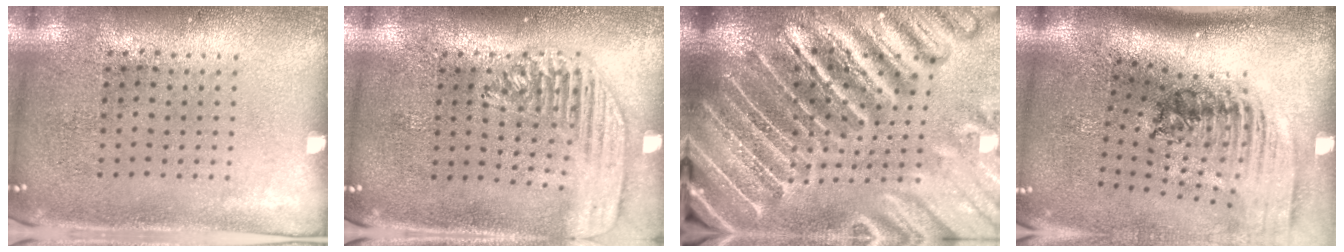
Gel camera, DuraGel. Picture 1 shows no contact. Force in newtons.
{"total": 1.6, "press": 1.4, "slide": 0.6}
{"total": 5.2, "press": 4.6, "slide": 2.6}
{"total": 2.4, "press": 1.7, "slide": 1.7}